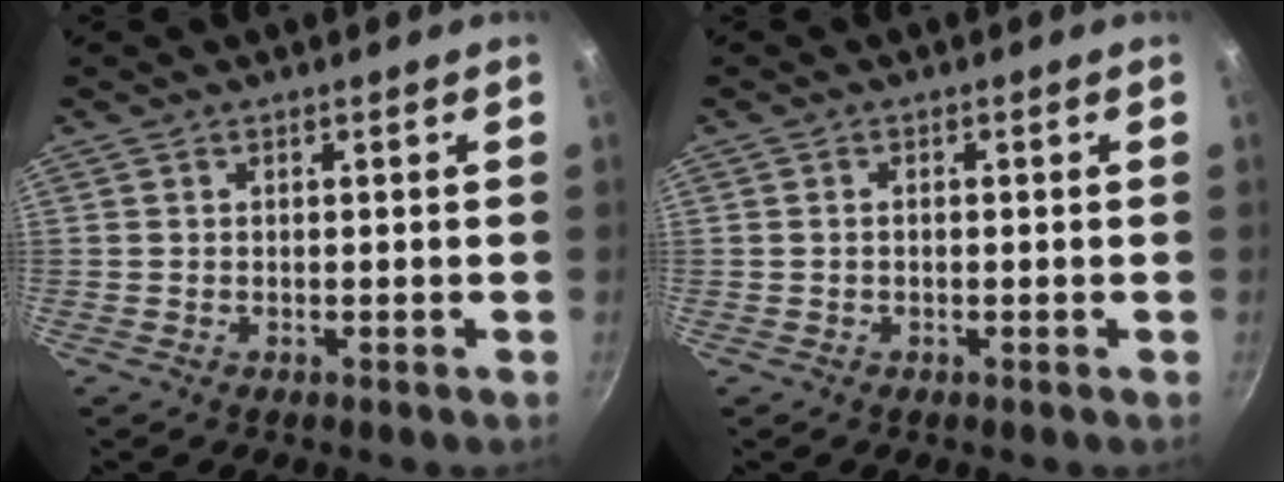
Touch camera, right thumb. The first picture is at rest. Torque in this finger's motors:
{"motor_torque": [0.68, 0.01, -0.58, 0.30, -0.08]}